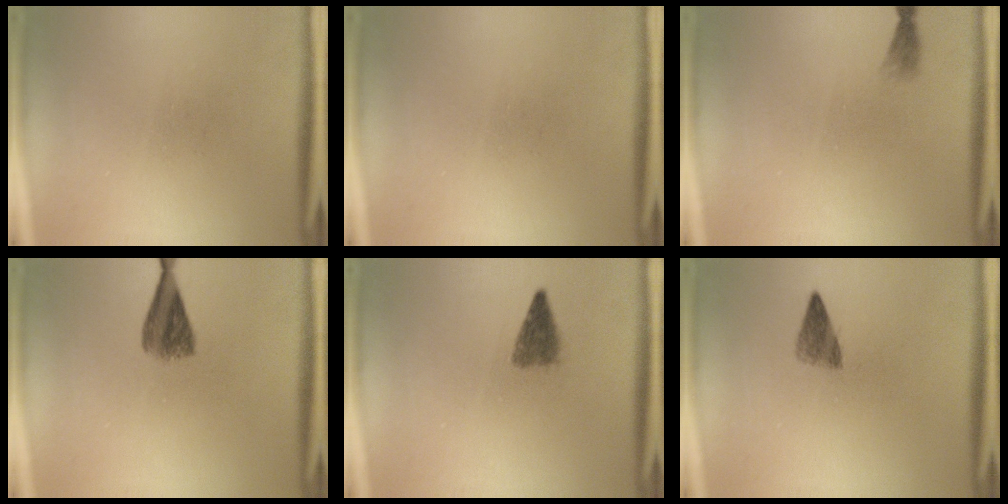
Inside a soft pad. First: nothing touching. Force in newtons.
{"total": 0.0}
{"total": 1.1}
{"total": 5.0}
{"total": 2.8}
{"total": 2.8}